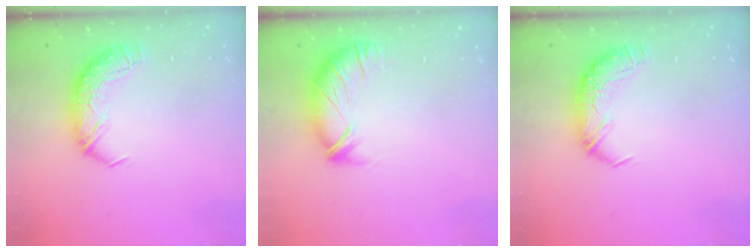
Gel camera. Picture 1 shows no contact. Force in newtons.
{"total": 2.3, "press": 1.8, "slide": 1.4}
{"total": 0.0}